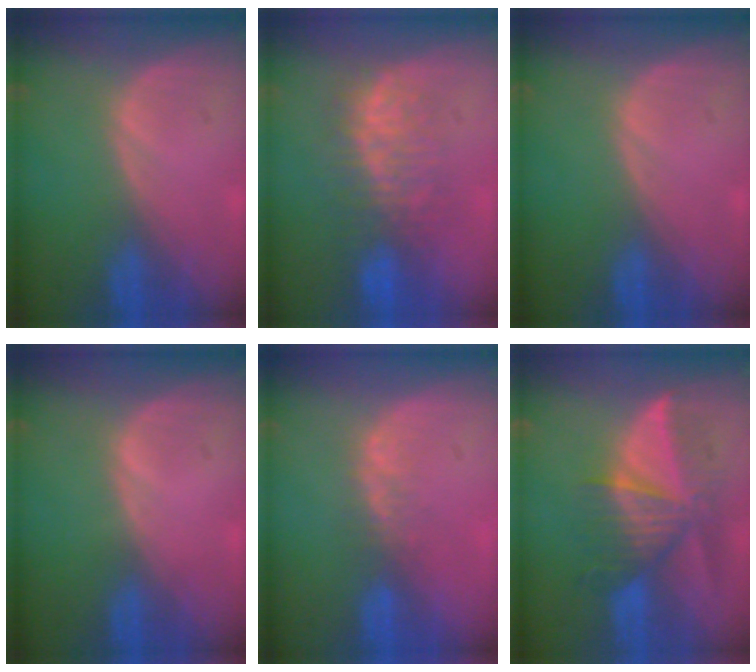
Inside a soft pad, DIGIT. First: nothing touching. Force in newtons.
{"total": 7.8, "press": 7.5, "slide": 2.2}
{"total": 0.0}
{"total": 0.5, "press": 0.1, "slide": 0.5}
{"total": 2.5, "press": 1.9, "slide": 1.5}
{"total": 8.4, "press": 7.9, "slide": 3.0}